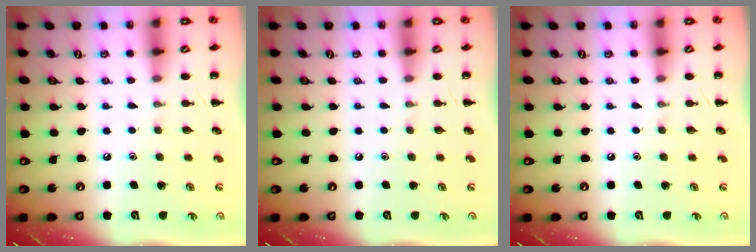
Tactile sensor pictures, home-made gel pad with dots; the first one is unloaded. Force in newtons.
{"total": 0.0}
{"total": 0.0}